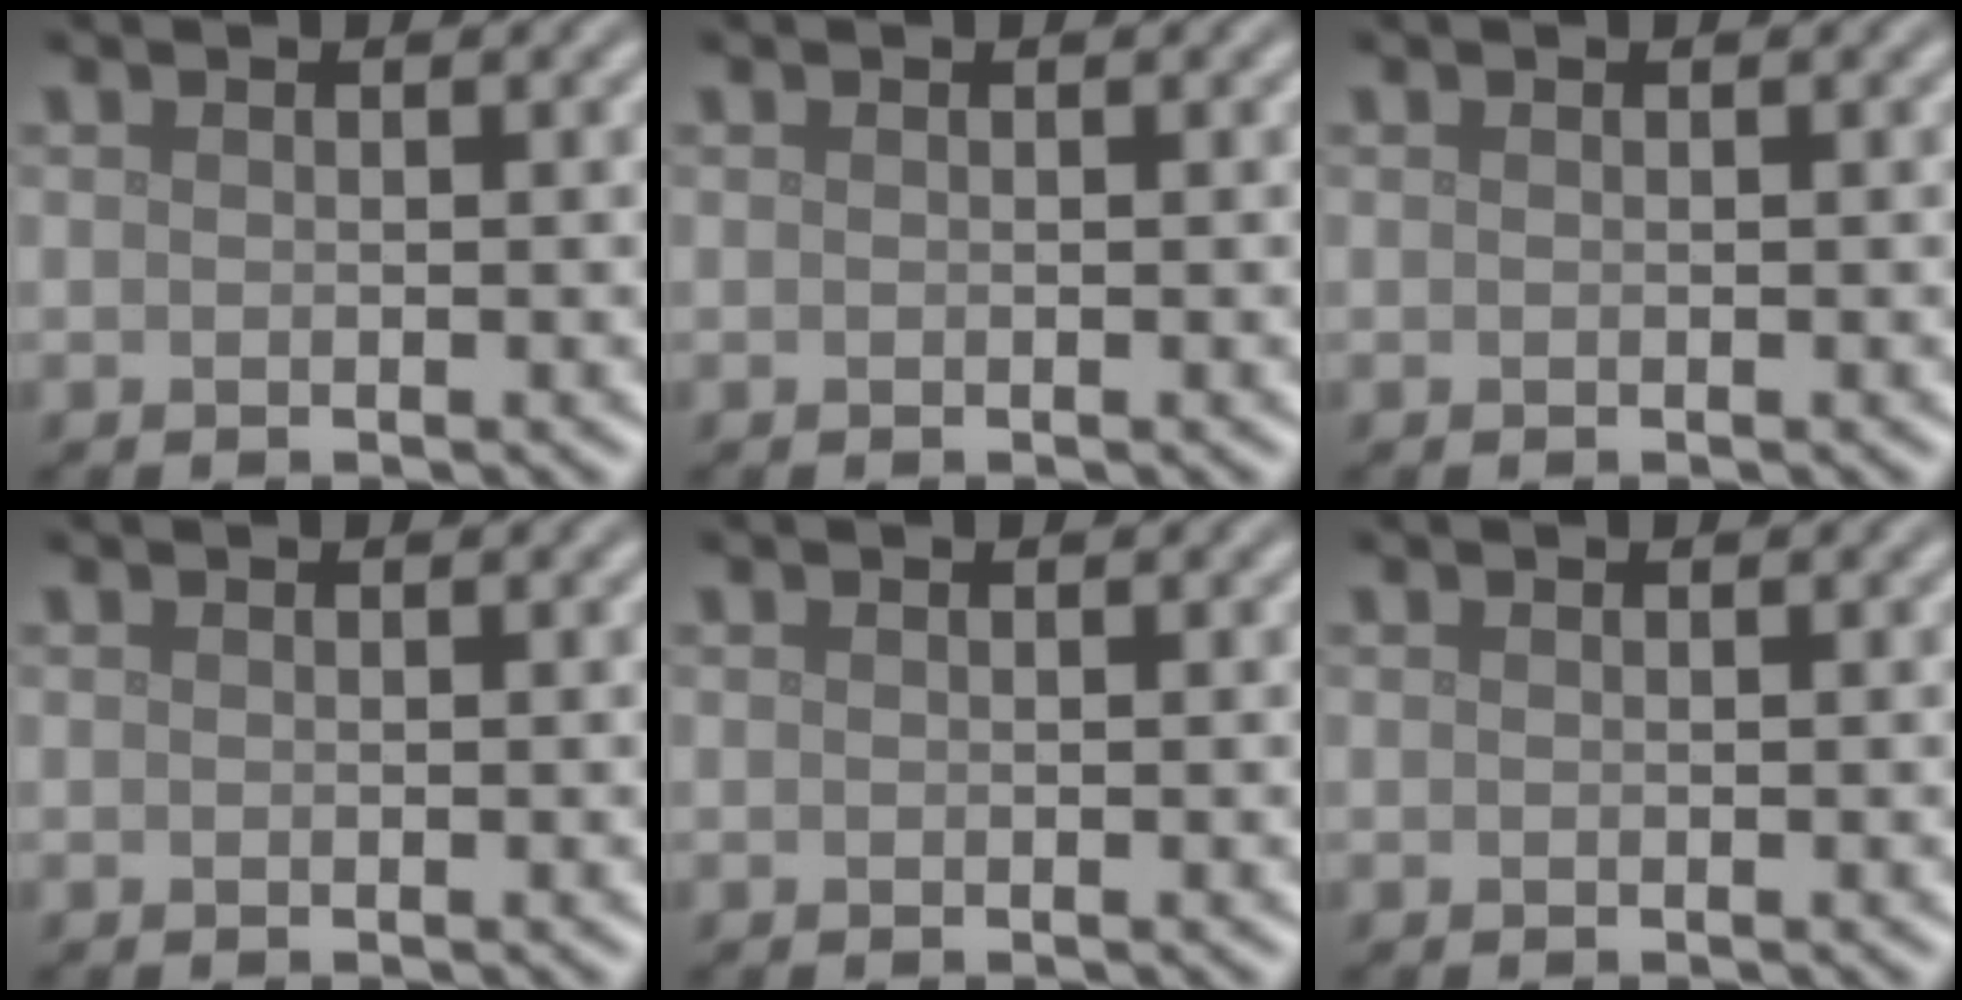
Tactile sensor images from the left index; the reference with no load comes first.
{"total": 0.0}
{"total": 0.0}
{"total": 0.0}
{"total": 0.0}
{"total": 0.0}